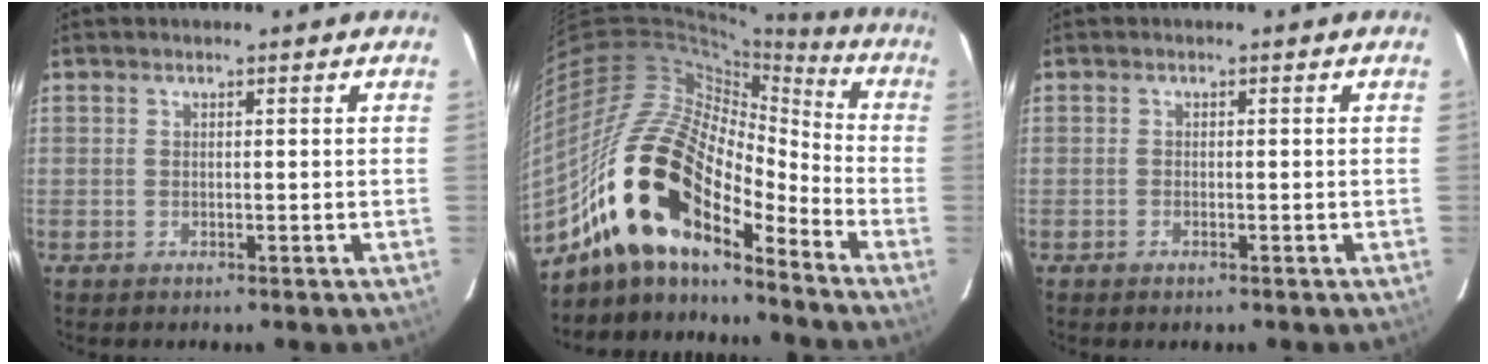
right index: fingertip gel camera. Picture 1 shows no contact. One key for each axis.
{"total": 22.8, "fx": -14.6, "fy": 9.4, "fz": 14.8, "tx": -0.272, "ty": -0.021, "tz": -0.287}
{"total": 0.8, "fx": -0.6, "fy": 0.4, "fz": 0.3, "tx": -0.006, "ty": -0.002, "tz": -0.012}